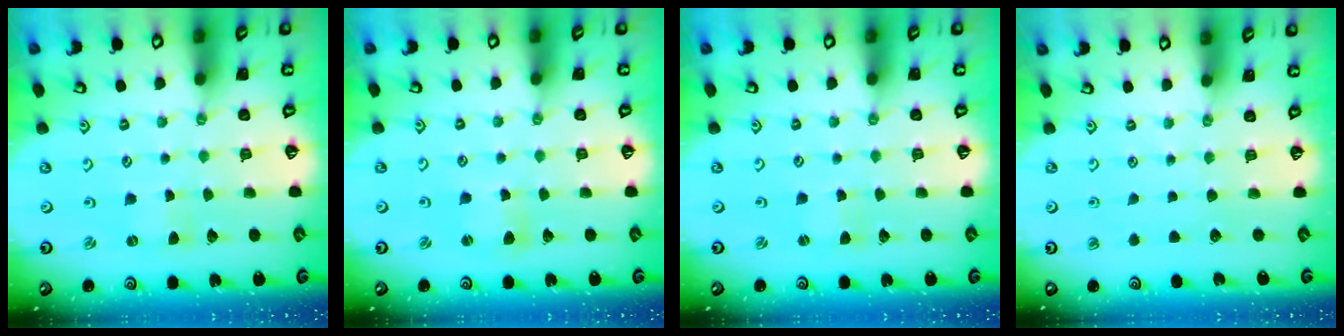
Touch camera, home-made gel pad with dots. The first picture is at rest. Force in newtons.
{"total": 2.3, "press": 2.2, "slide": 0.3}
{"total": 0.8, "press": 0.8, "slide": 0.2}
{"total": 0.0}